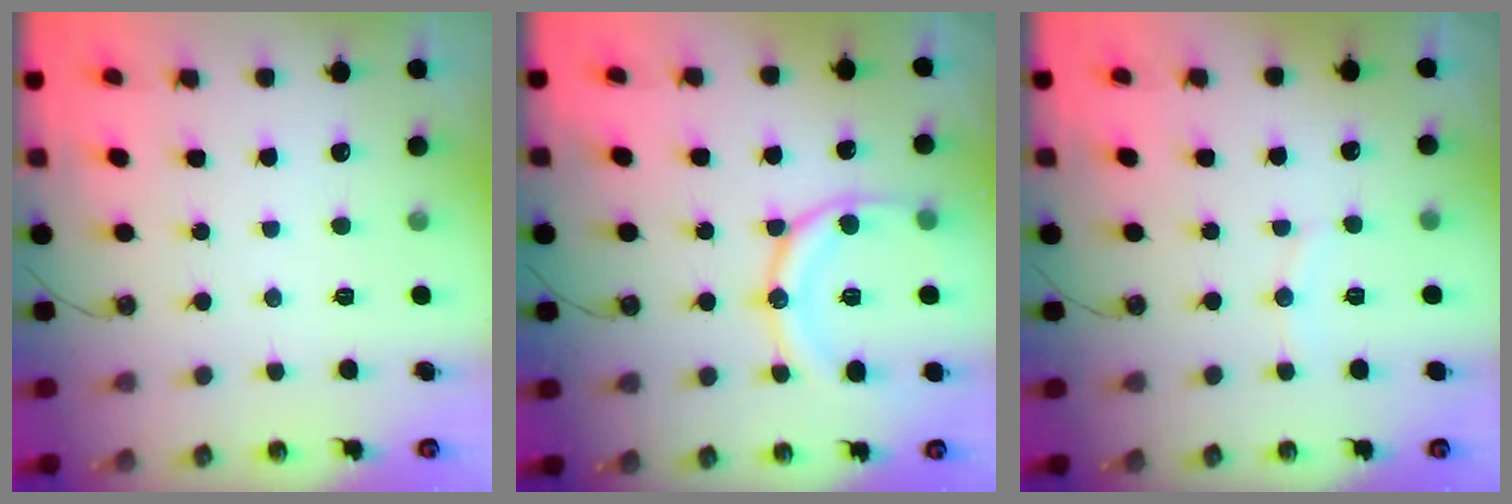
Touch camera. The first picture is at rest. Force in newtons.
{"total": 15.7, "press": 15.6, "slide": 1.7}
{"total": 4.7, "press": 4.6, "slide": 0.8}